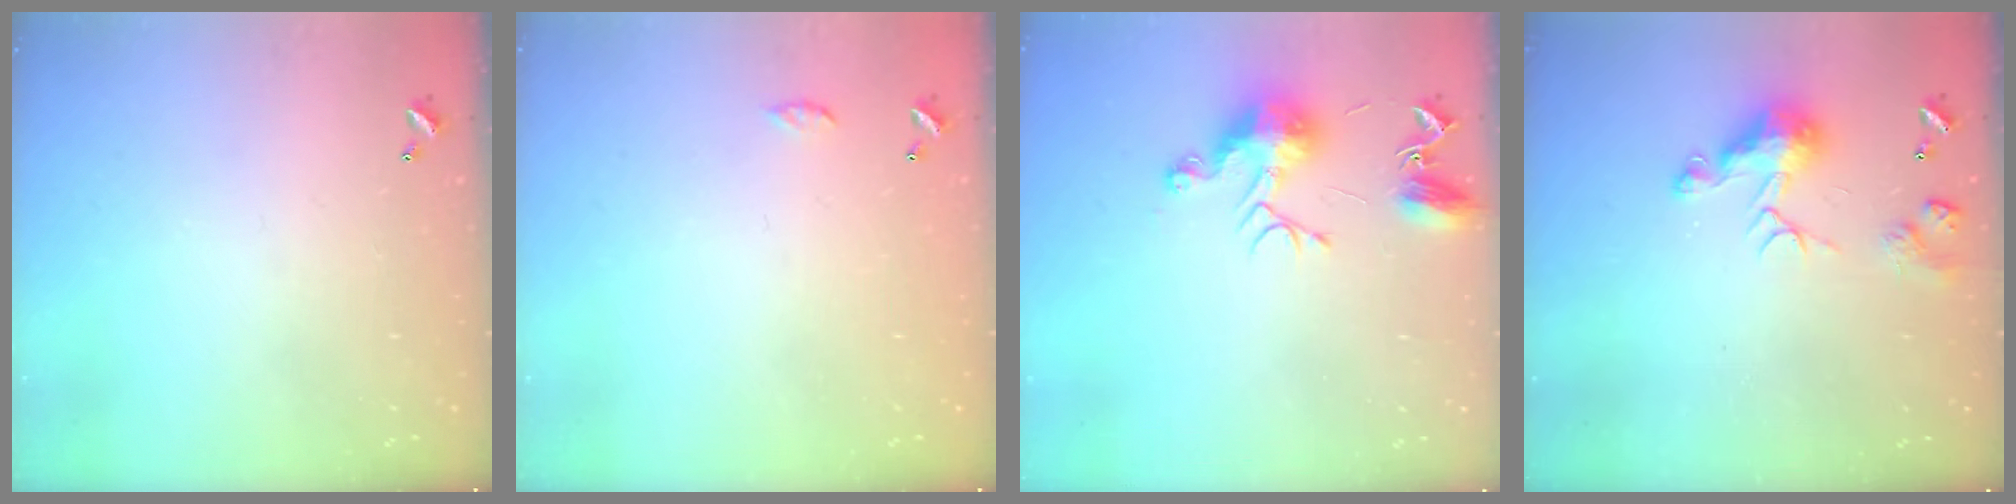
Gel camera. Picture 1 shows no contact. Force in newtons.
{"total": 3.6, "press": 3.6, "slide": 0.5}
{"total": 9.5, "press": 9.5, "slide": 0.2}
{"total": 8.2, "press": 8.1, "slide": 0.9}